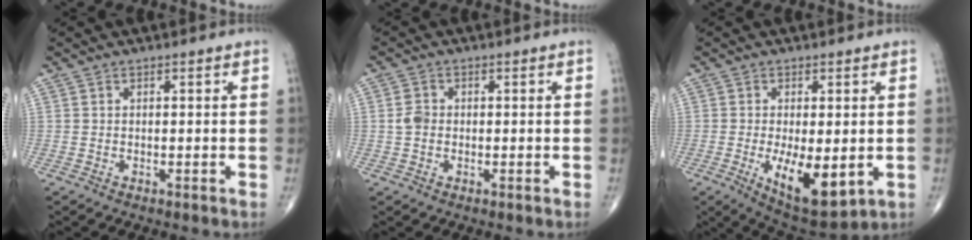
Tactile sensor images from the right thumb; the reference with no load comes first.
{"total": 2.6, "force": [-0.1, 2.0, 1.6], "torque": [-0.029, 0.007, -0.005]}
{"total": 11.3, "force": [-2.3, 4.6, 10.0], "torque": [-0.150, -0.024, -0.025]}